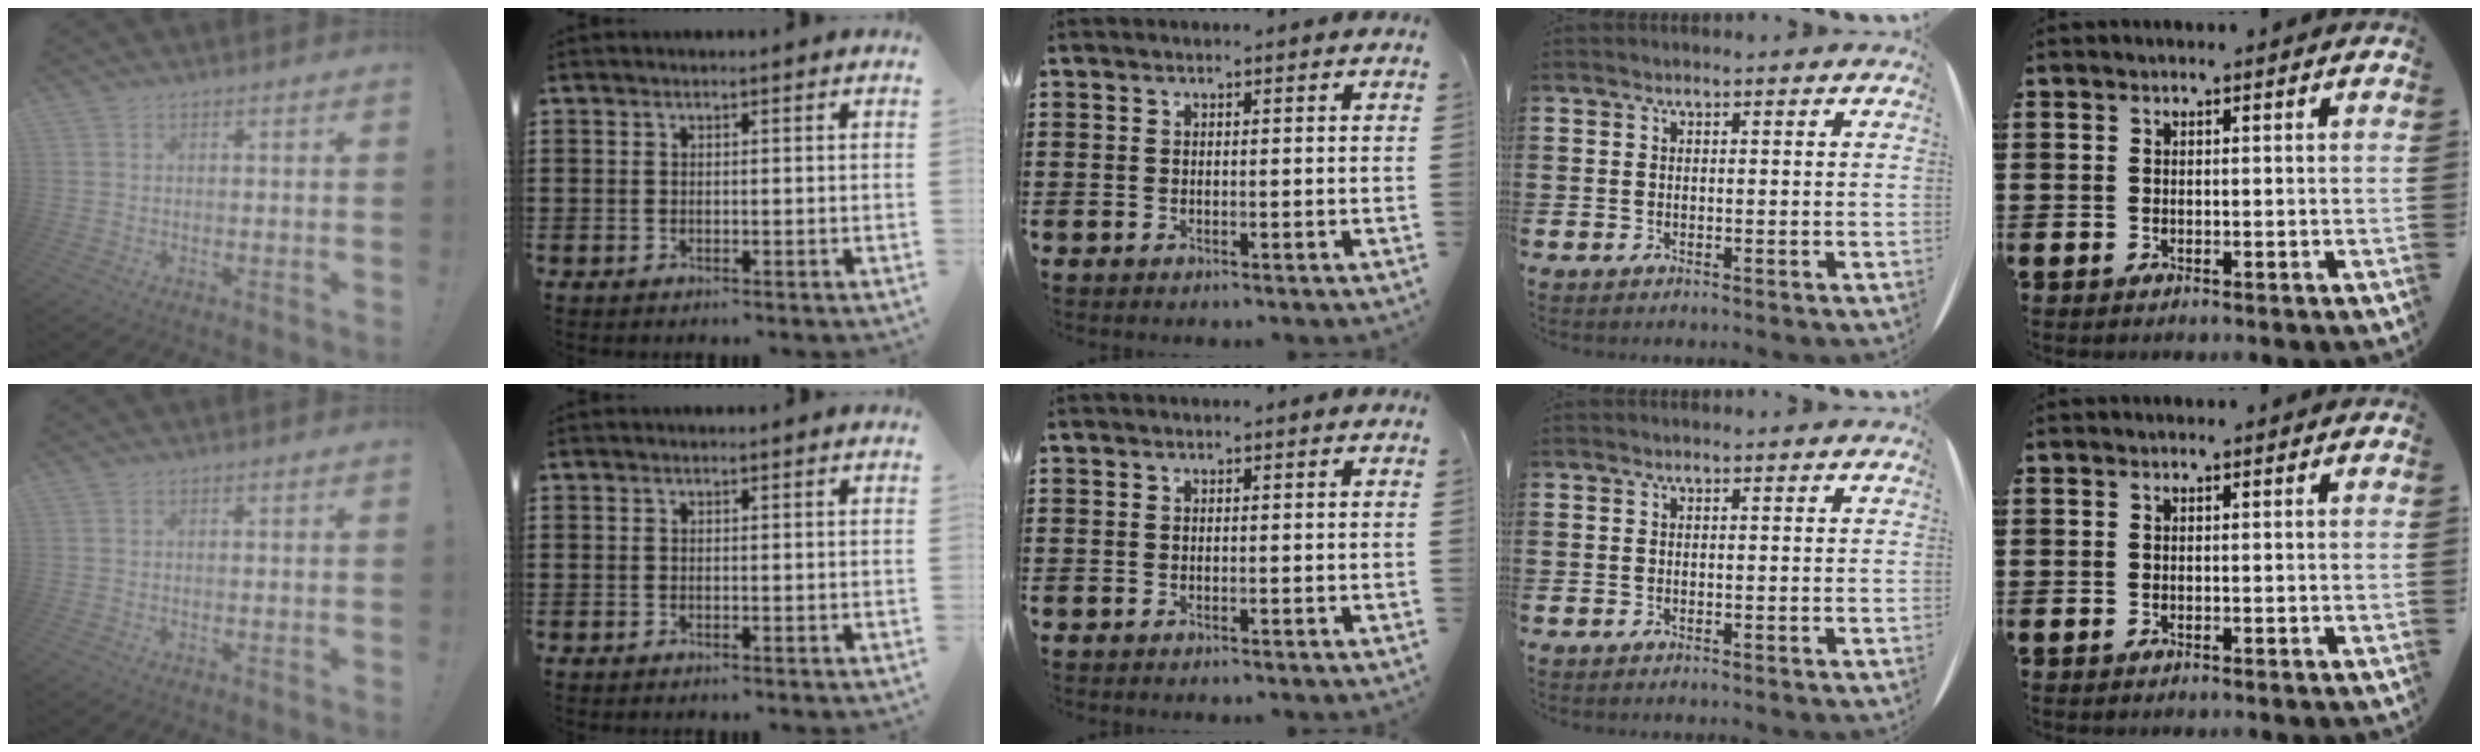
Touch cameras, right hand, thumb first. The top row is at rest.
{}